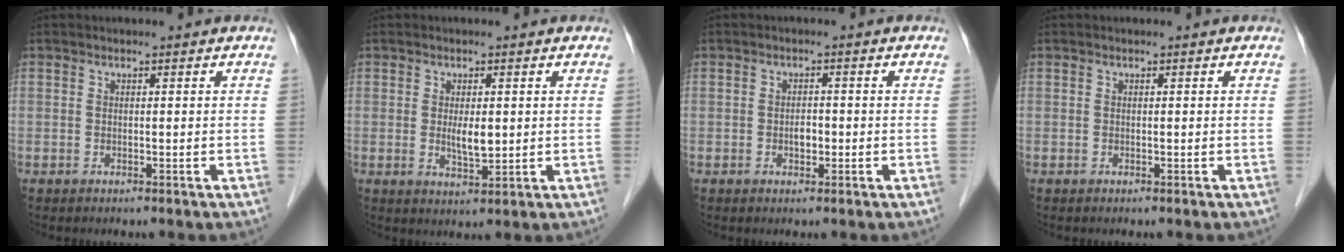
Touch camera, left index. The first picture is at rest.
{"total": 3.3, "force": [0.2, 1.1, 3.1], "torque": [-0.056, -0.009, 0.007]}
{"total": 1.8, "force": [-0.6, 1.1, 1.3], "torque": [-0.021, 0.001, -0.009]}
{"total": 0.0}